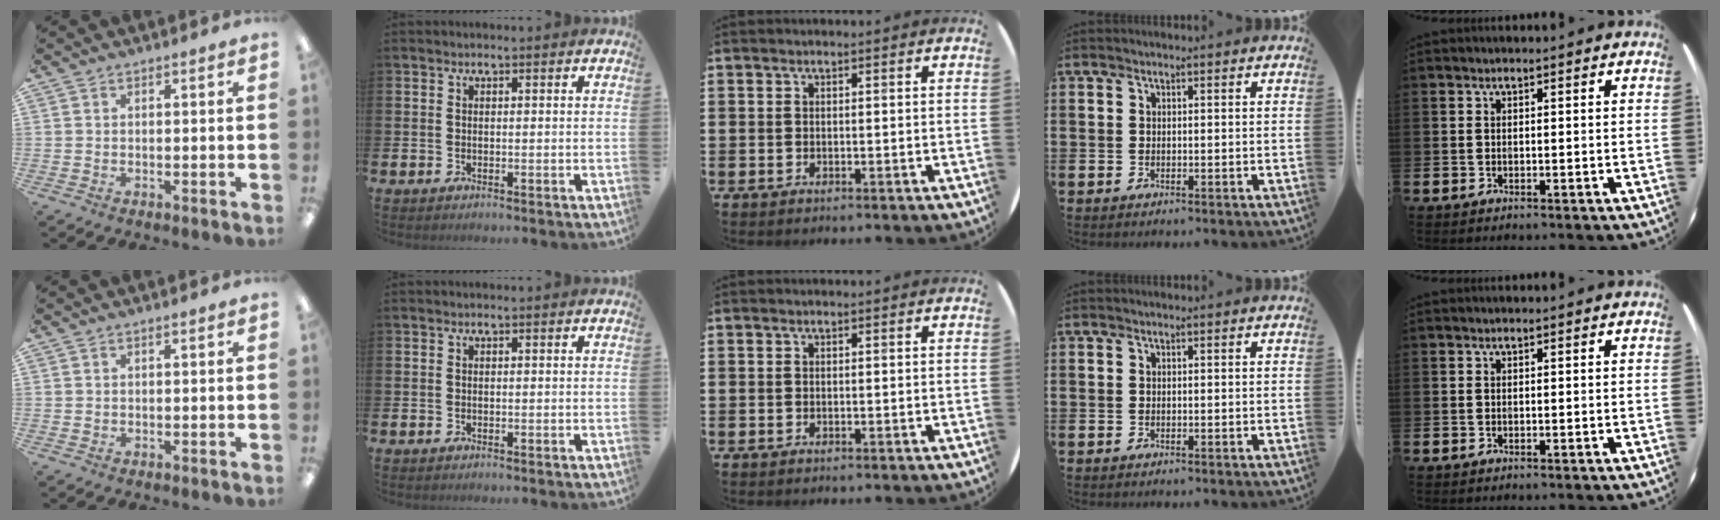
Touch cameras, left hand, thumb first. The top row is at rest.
{"thumb": {"total": 0.5, "force": [0.3, 0.4, 0.2], "torque": [-0.004, 0.004, 0.004]}}